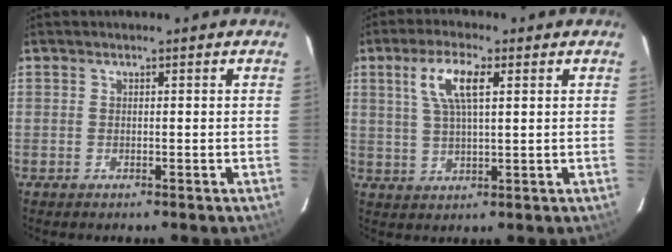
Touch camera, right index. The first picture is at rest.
{"total": 7.3, "force": [2.8, 2.2, 6.4], "torque": [-0.126, 0.009, 0.054]}